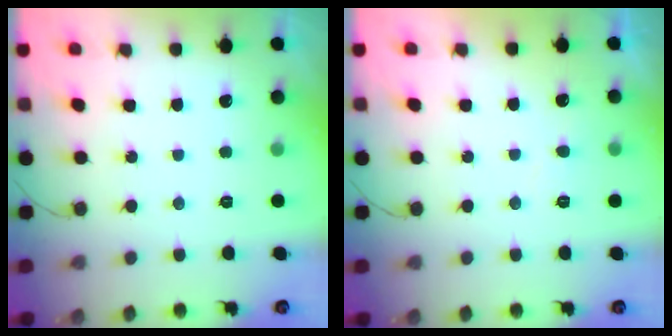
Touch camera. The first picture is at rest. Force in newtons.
{"total": 4.4, "press": 4.3, "slide": 0.3}